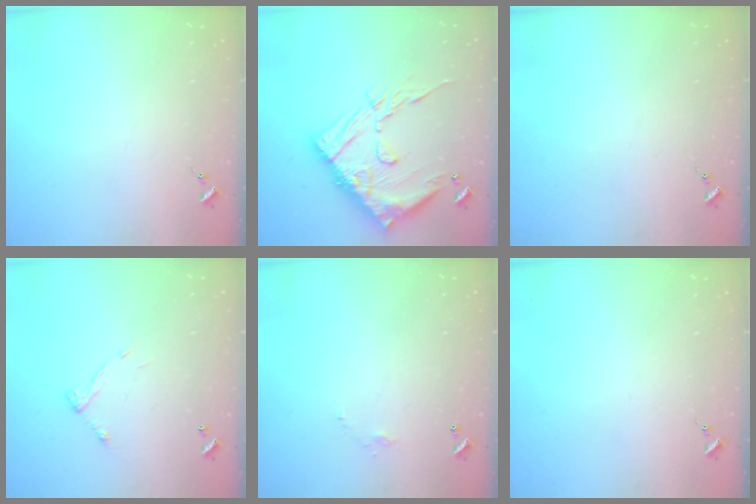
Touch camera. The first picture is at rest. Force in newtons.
{"total": 22.5, "press": 22.4, "slide": 2.1}
{"total": 0.0}
{"total": 6.8, "press": 6.8, "slide": 0.2}
{"total": 3.7, "press": 3.7, "slide": 0.1}
{"total": 0.0}